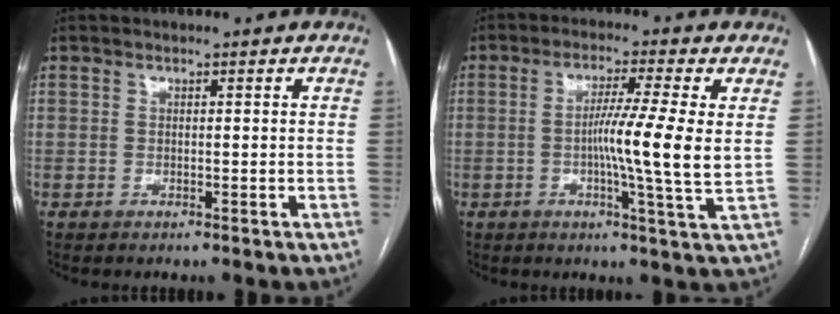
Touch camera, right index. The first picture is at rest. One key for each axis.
{"total": 9.1, "fx": 0.3, "fy": -1.2, "fz": 9.0, "tx": -0.157, "ty": -0.006, "tz": 0.000}